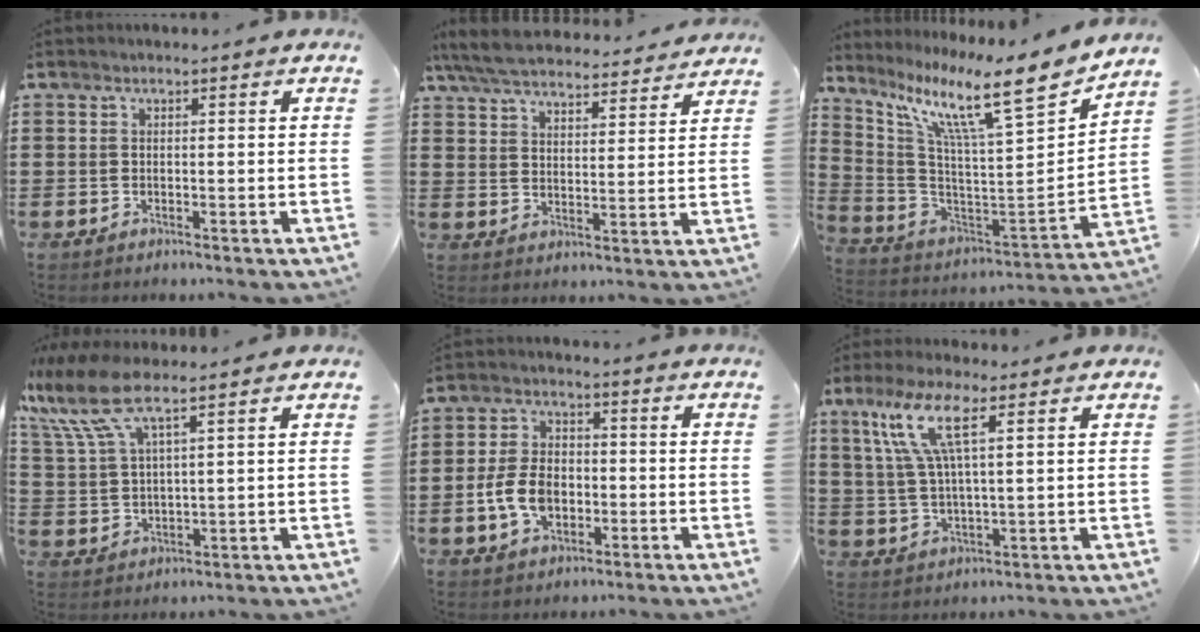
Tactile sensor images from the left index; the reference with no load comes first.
{"total": 6.6, "force": [6.2, 1.0, 2.0], "torque": [-0.065, -0.030, 0.110]}
{"total": 12.3, "force": [8.9, 0.7, 8.5], "torque": [-0.173, -0.075, 0.132]}
{"total": 9.4, "force": [6.2, 2.7, 6.5], "torque": [-0.165, -0.023, 0.107]}
{"total": 7.2, "force": [-2.0, 4.8, 5.1], "torque": [-0.126, 0.002, -0.043]}
{"total": 8.8, "force": [4.4, 1.9, 7.4], "torque": [-0.164, 0.004, 0.076]}